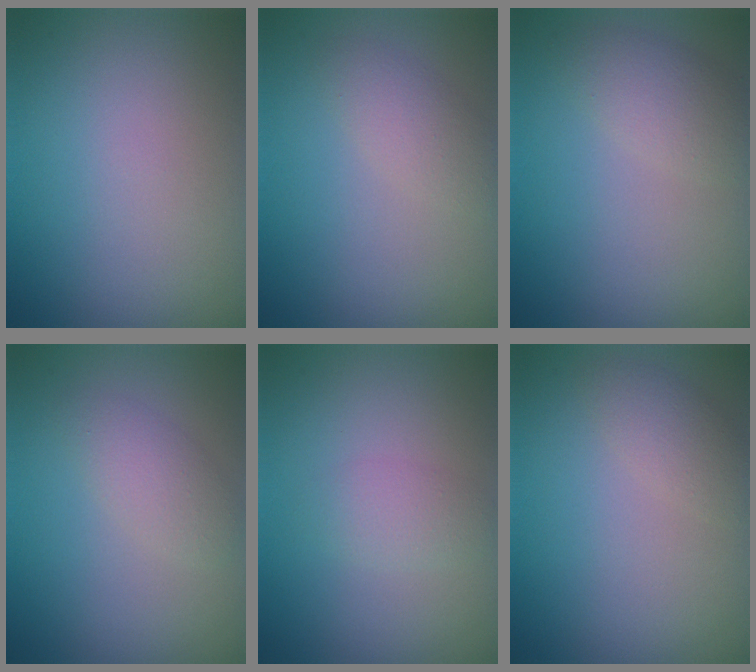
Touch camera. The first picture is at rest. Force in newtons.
{"total": 2.1, "press": 2.1, "slide": 0.1}
{"total": 2.5, "press": 2.5, "slide": 0.1}
{"total": 2.1, "press": 2.1, "slide": 0.2}
{"total": 1.5, "press": 1.5, "slide": 0.0}
{"total": 1.9, "press": 1.9, "slide": 0.2}